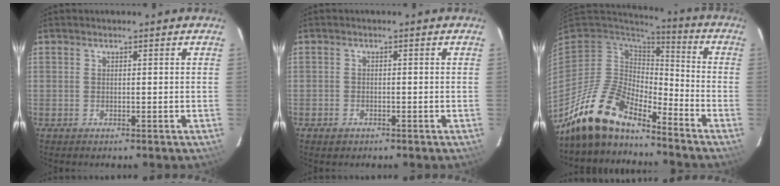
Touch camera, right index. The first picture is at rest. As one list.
[{"total": 1.7, "force": [-1.1, 1.3, 0.4], "torque": [-0.011, 0.001, -0.015]}, {"total": 15.0, "force": [-12.8, 4.4, 6.6], "torque": [-0.130, -0.009, -0.244]}]